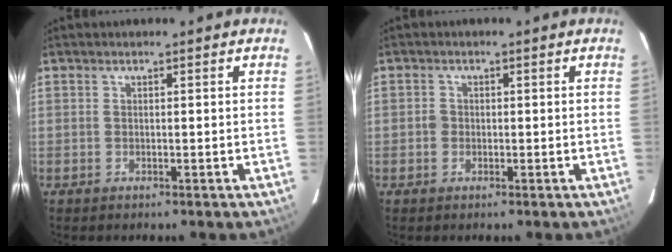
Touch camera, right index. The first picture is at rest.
{"total": 1.4, "force": [-0.4, 1.3, 0.3], "torque": [-0.006, 0.002, -0.007]}